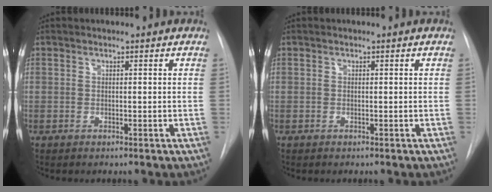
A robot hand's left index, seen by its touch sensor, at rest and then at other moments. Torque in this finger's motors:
{"motor_torque": [0.01, 0.00, -0.02, 0.00]}